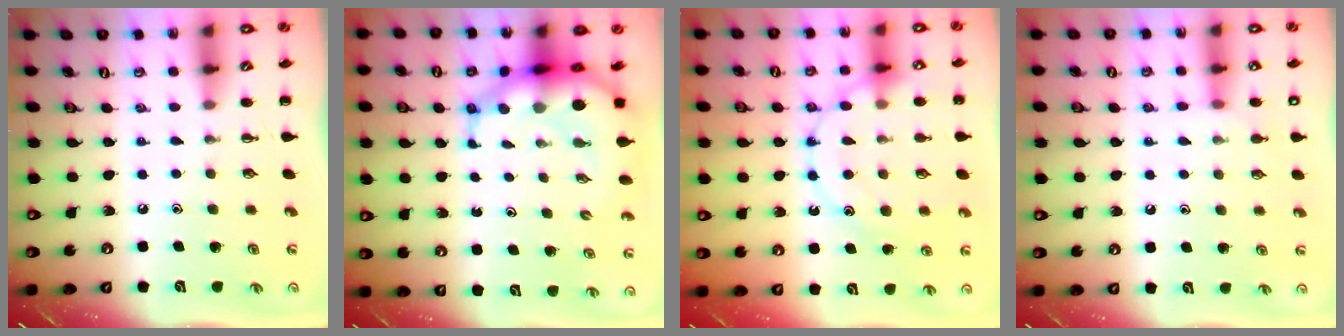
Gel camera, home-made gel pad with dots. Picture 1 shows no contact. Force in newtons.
{"total": 10.6, "press": 10.1, "slide": 3.1}
{"total": 17.1, "press": 17.0, "slide": 1.1}
{"total": 7.4, "press": 7.2, "slide": 1.7}